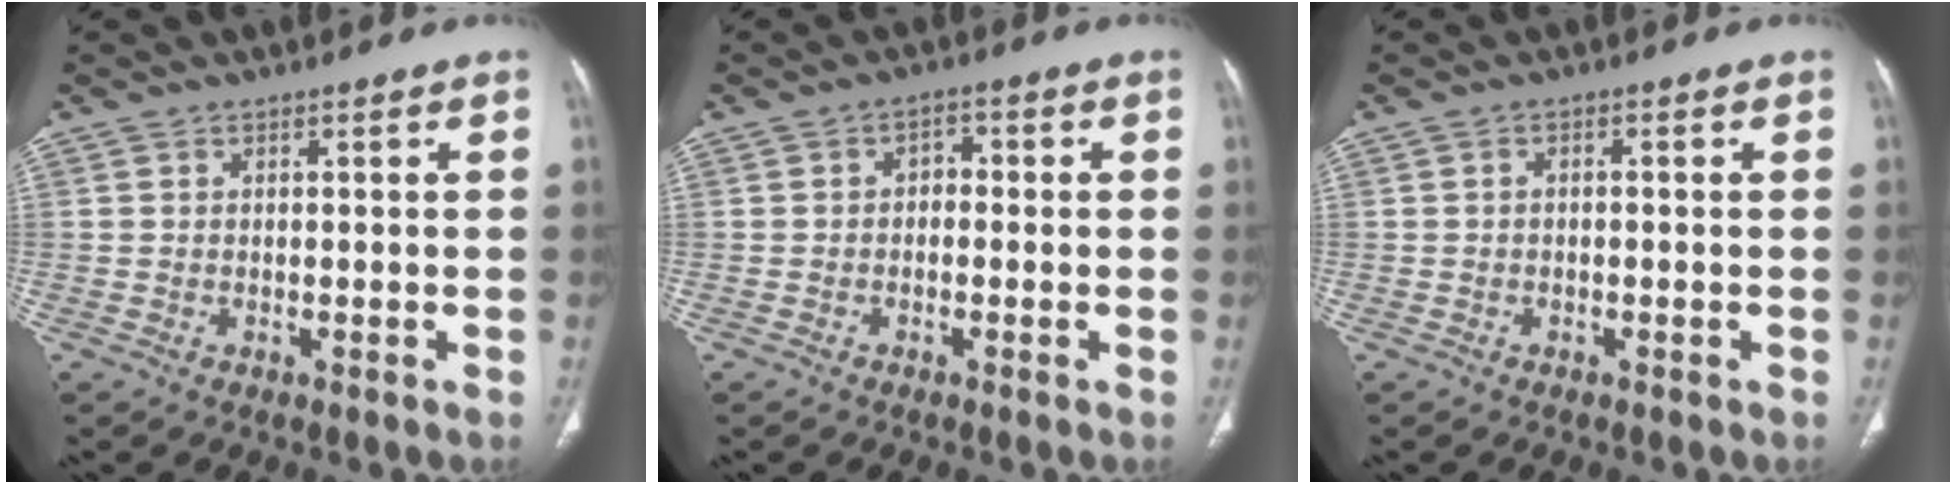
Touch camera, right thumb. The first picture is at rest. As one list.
[{"total": 2.6, "force": [-0.3, 1.9, 1.7], "torque": [-0.014, 0.012, -0.014]}, {"total": 0.8, "force": [-0.2, 0.5, 0.6], "torque": [-0.008, 0.004, -0.006]}]